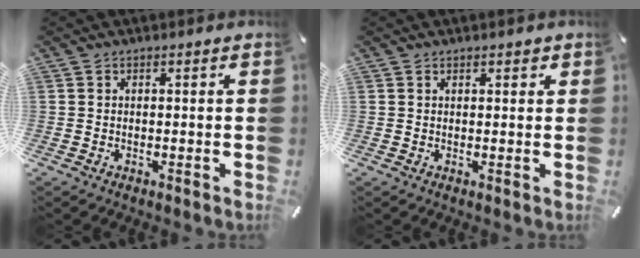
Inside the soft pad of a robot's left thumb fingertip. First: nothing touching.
{"total": 1.1, "force": [0.6, 0.7, 0.5], "torque": [-0.003, 0.000, 0.009]}